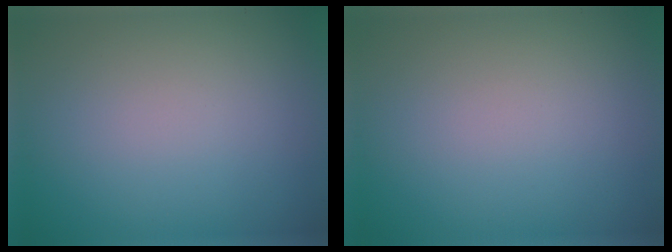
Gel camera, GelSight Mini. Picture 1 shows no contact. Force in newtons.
{"total": 0.0}